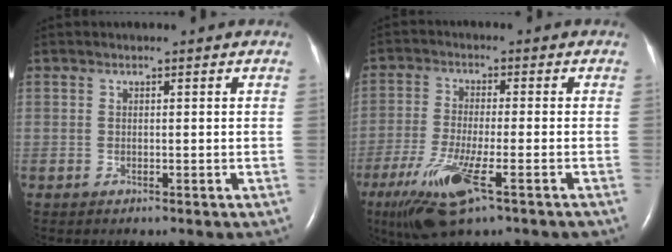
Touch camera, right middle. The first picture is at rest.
{"total": 11.0, "force": [-5.9, 1.4, 9.2], "torque": [-0.186, -0.031, -0.104]}